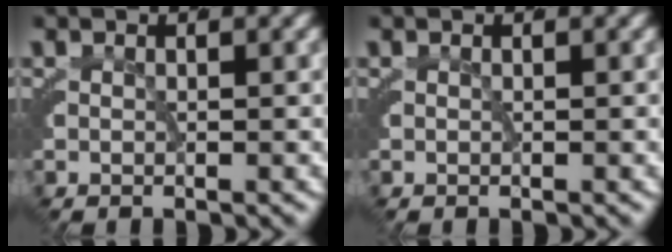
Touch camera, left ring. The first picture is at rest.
{"total": 0.0}